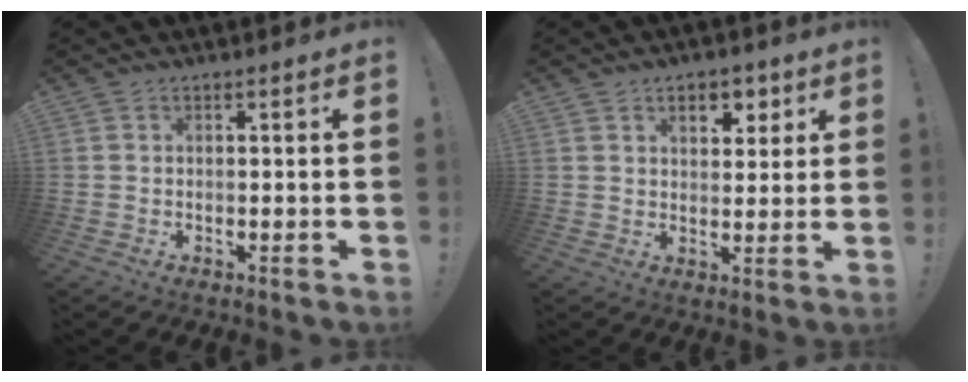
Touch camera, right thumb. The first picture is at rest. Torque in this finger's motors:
{"motor_torque": [0.68, 1.01, 0.18, -0.20, 0.00]}